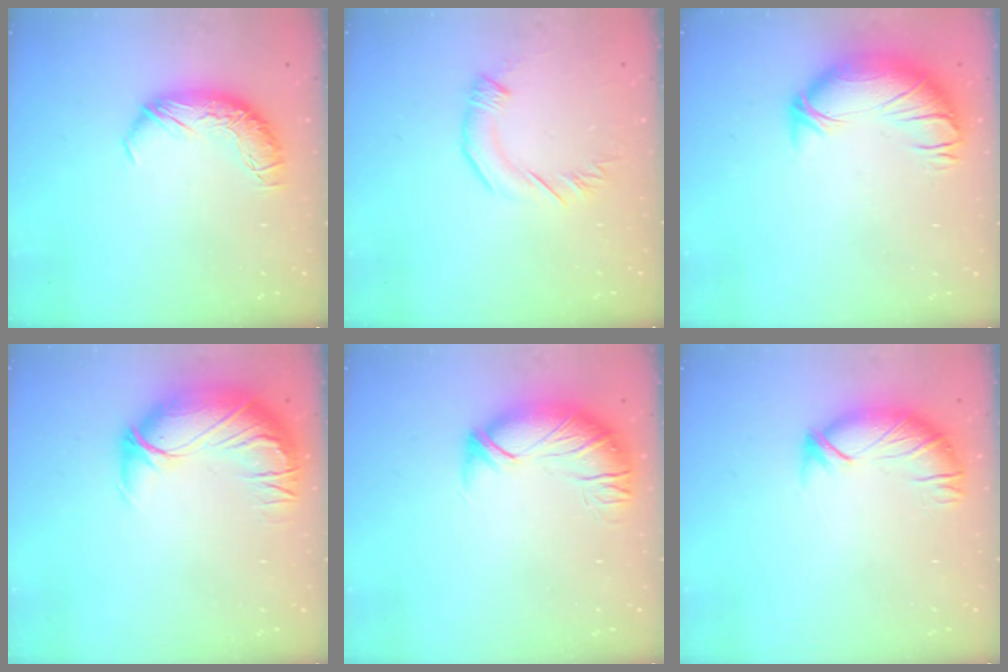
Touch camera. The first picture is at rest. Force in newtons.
{"total": 2.8, "press": 2.7, "slide": 0.5}
{"total": 3.2, "press": 0.5, "slide": 3.2}
{"total": 3.7, "press": 2.1, "slide": 3.0}
{"total": 2.8, "press": 1.3, "slide": 2.5}
{"total": 3.3, "press": 3.1, "slide": 1.3}